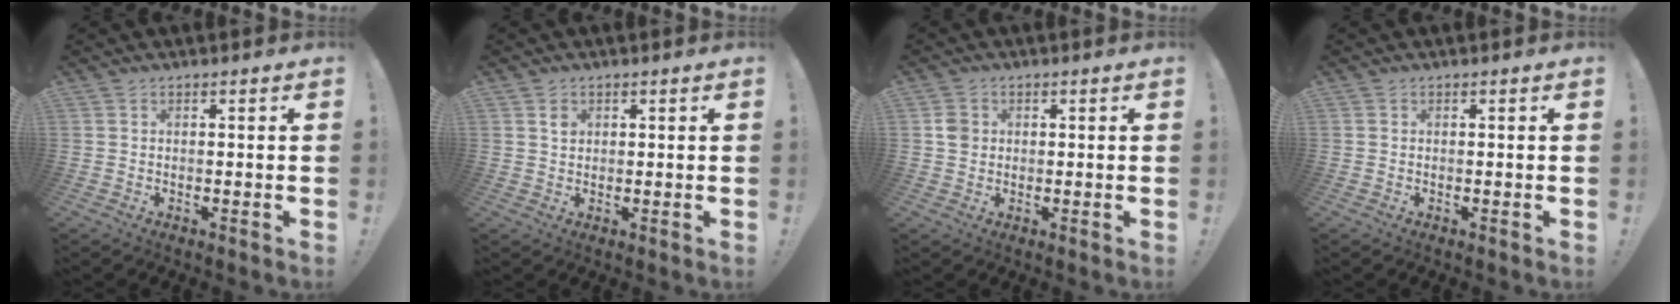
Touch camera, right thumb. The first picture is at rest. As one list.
[{"total": 1.9, "force": [0.8, 1.6, 0.8], "torque": [0.007, -0.007, 0.009]}, {"total": 3.2, "force": [0.3, 3.0, 1.2], "torque": [0.000, -0.002, 0.003]}, {"total": 0.0}]